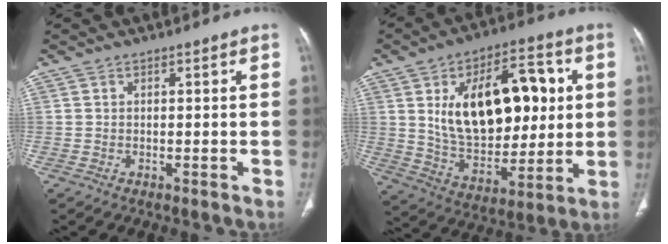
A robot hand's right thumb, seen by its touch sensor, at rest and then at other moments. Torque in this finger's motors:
{"motor_torque": [0.41, 3.91, 1.49, 1.28, 0.37]}